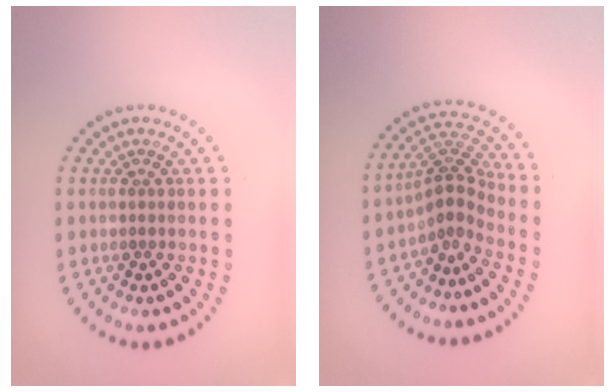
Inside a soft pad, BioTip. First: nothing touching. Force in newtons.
{"total": 3.1, "press": 2.2, "slide": 2.1}